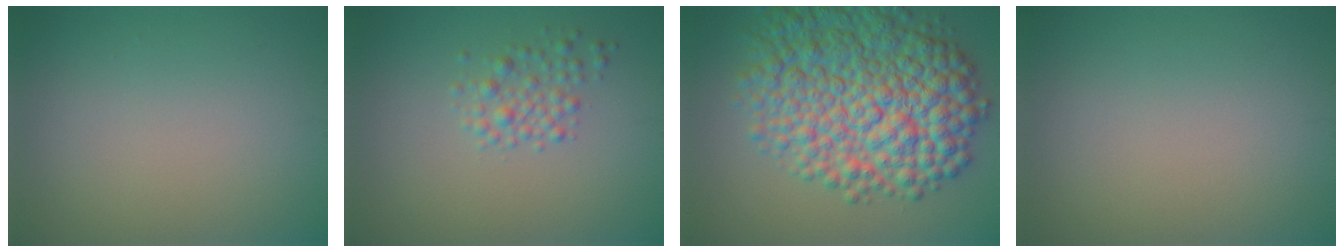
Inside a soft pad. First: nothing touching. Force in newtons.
{"total": 2.0, "press": 2.0, "slide": 0.0}
{"total": 12.1, "press": 12.1, "slide": 0.2}
{"total": 0.0}